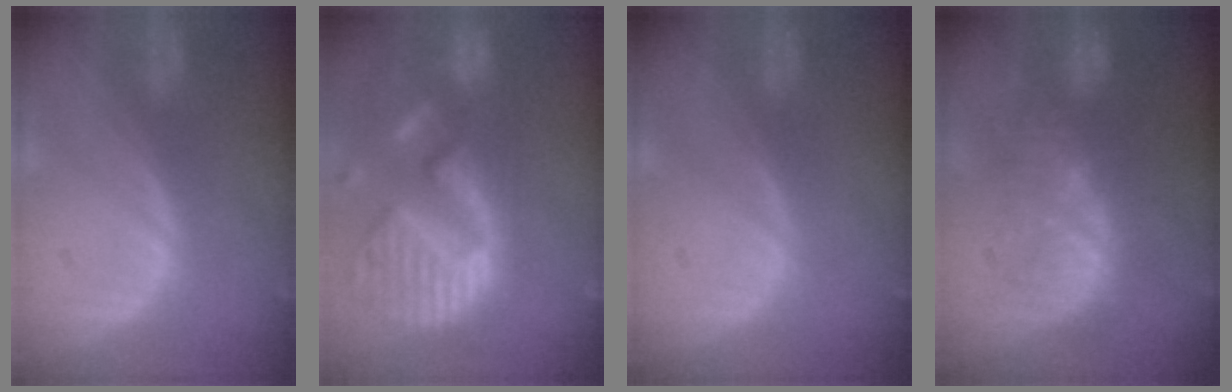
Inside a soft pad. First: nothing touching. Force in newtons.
{"total": 14.3, "press": 11.9, "slide": 7.9}
{"total": 0.0}
{"total": 9.3, "press": 9.1, "slide": 1.6}